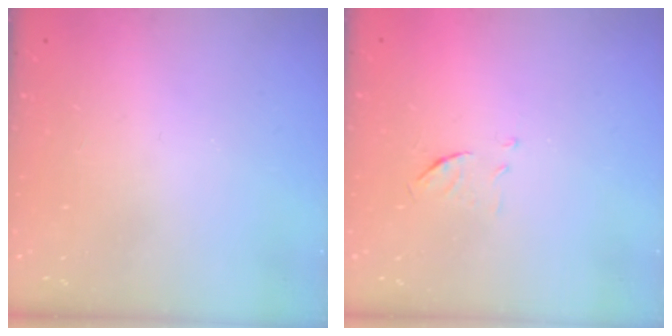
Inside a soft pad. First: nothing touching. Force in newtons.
{"total": 5.9, "press": 5.9, "slide": 0.5}